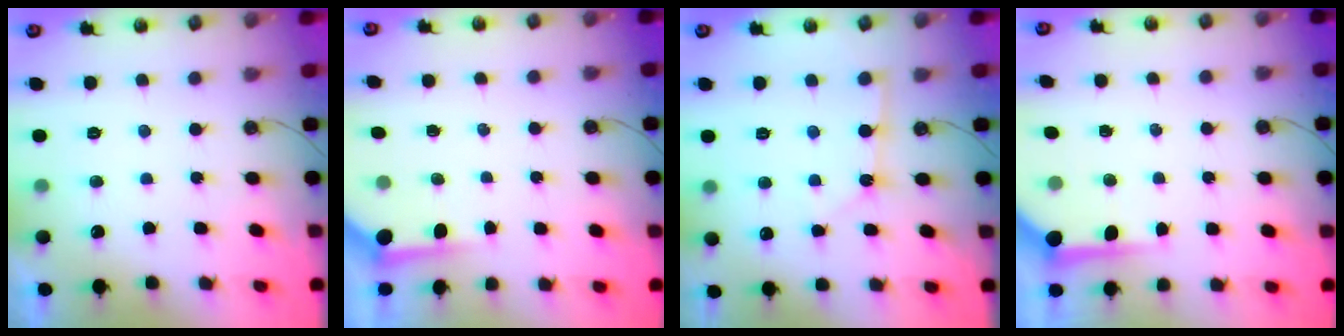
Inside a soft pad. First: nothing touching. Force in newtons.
{"total": 3.8, "press": 3.8, "slide": 0.4}
{"total": 2.8, "press": 2.8, "slide": 0.2}
{"total": 8.3, "press": 8.3, "slide": 0.6}